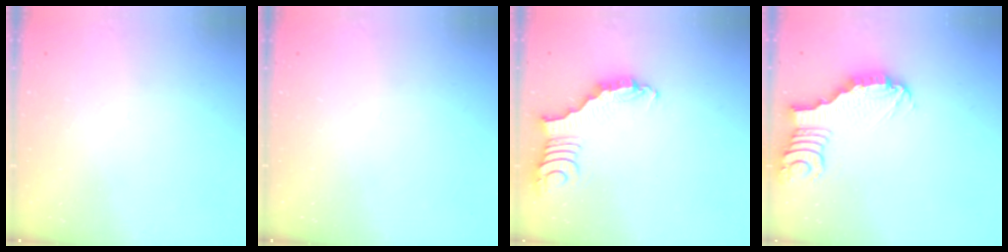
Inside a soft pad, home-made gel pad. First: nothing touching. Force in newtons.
{"total": 0.0}
{"total": 2.2, "press": 2.2, "slide": 0.3}
{"total": 3.6, "press": 3.6, "slide": 0.4}